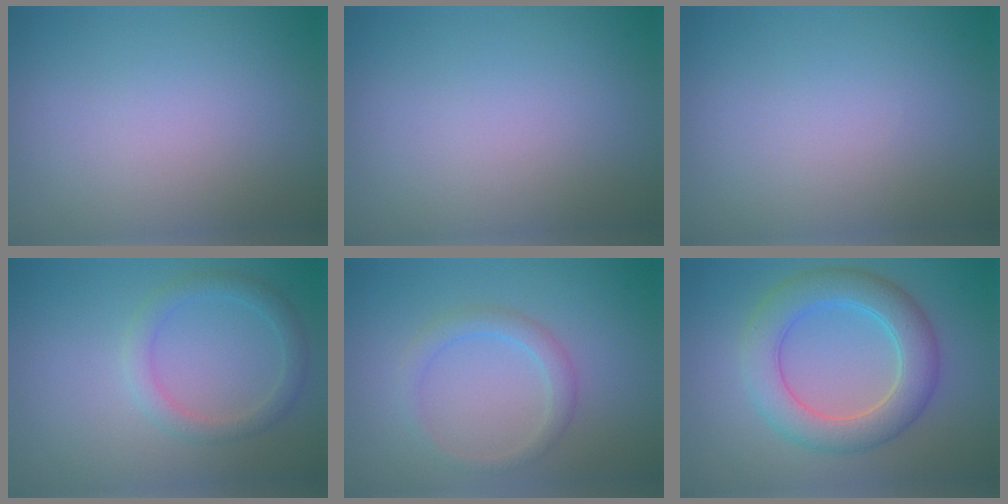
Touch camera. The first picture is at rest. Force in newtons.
{"total": 0.0}
{"total": 0.0}
{"total": 2.3, "press": 2.3, "slide": 0.0}
{"total": 2.1, "press": 2.1, "slide": 0.1}
{"total": 5.9, "press": 5.9, "slide": 0.4}